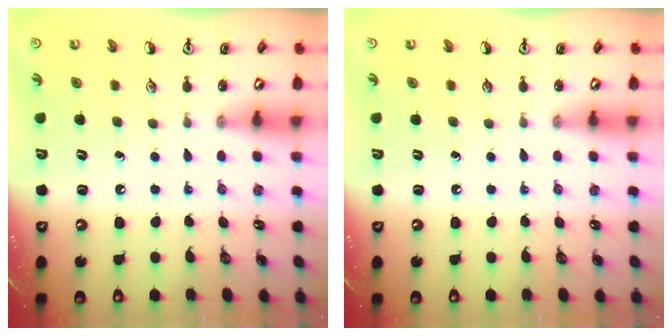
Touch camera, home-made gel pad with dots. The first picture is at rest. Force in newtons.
{"total": 0.0}